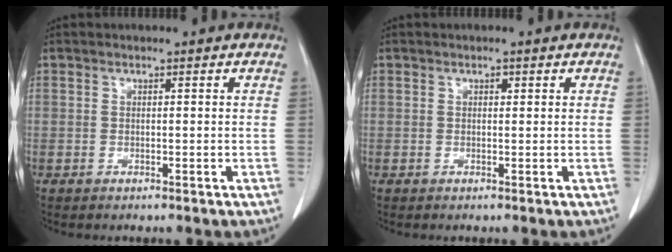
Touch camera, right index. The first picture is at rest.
{"total": 0.6, "force": [0.2, 0.4, 0.3], "torque": [-0.004, 0.000, 0.003]}